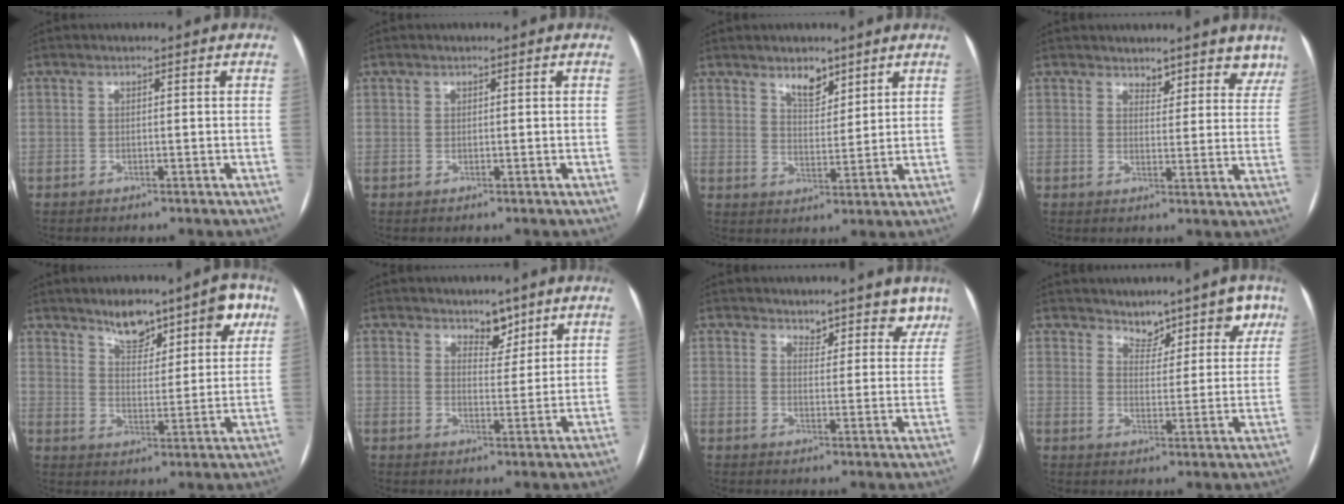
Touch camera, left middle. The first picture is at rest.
{"total": 0.0}
{"total": 4.6, "force": [3.5, 2.1, 2.2], "torque": [-0.035, -0.004, 0.063]}
{"total": 7.1, "force": [6.4, 3.0, 0.8], "torque": [0.028, -0.007, 0.063]}
{"total": 10.7, "force": [7.4, 4.0, 6.7], "torque": [-0.075, 0.009, 0.113]}
{"total": 3.7, "force": [3.0, 1.9, 0.9], "torque": [-0.005, -0.002, 0.050]}
{"total": 7.9, "force": [7.2, 3.2, 0.5], "torque": [0.033, -0.002, 0.069]}
{"total": 7.5, "force": [6.4, 3.7, 1.4], "torque": [0.008, 0.003, 0.085]}